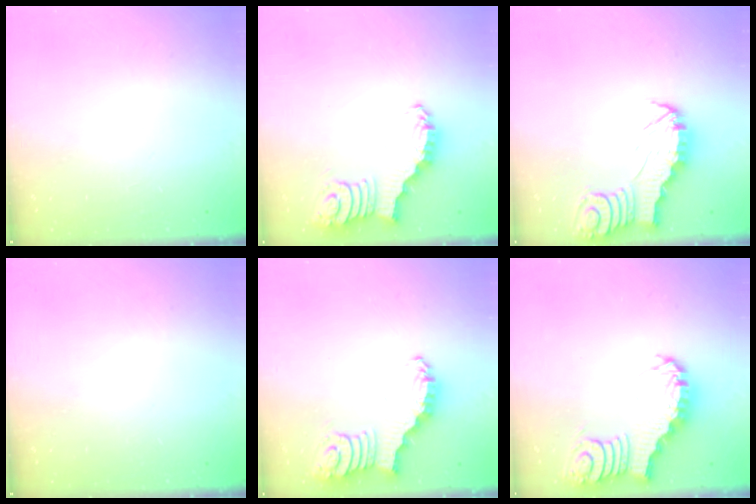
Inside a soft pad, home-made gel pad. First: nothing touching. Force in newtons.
{"total": 2.7, "press": 2.7, "slide": 0.5}
{"total": 2.9, "press": 2.9, "slide": 0.3}
{"total": 0.0}
{"total": 2.6, "press": 2.6, "slide": 0.5}
{"total": 3.9, "press": 3.9, "slide": 0.6}